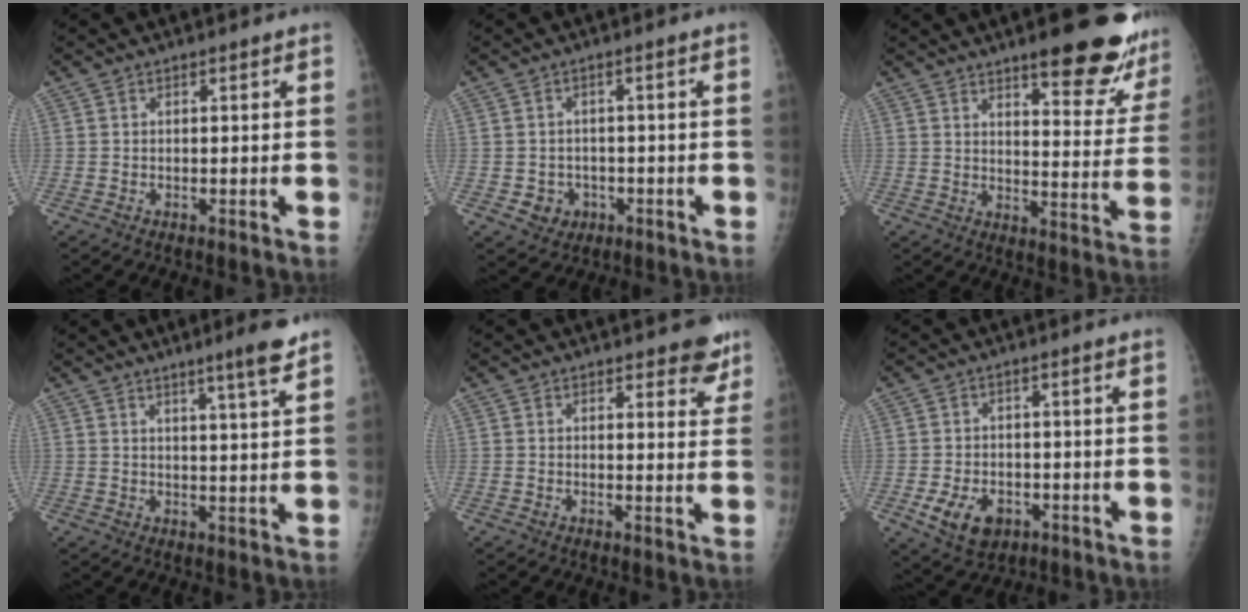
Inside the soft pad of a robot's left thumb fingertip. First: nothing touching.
{"total": 3.9, "force": [-1.3, 3.5, 1.2], "torque": [0.004, 0.009, -0.012]}
{"total": 18.4, "force": [13.0, 4.9, 12.1], "torque": [-0.114, -0.081, 0.163]}
{"total": 6.1, "force": [4.2, -0.4, 4.4], "torque": [-0.065, -0.029, 0.063]}
{"total": 4.8, "force": [3.7, 1.9, 2.3], "torque": [0.005, -0.020, 0.039]}
{"total": 7.6, "force": [-3.0, 5.2, 4.6], "torque": [-0.073, 0.011, -0.038]}